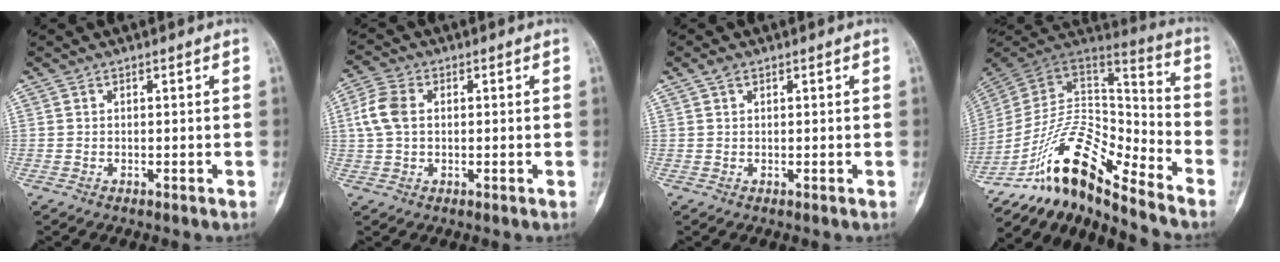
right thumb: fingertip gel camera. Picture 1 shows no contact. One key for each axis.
{"total": 6.3, "fx": 0.7, "fy": 4.3, "fz": 4.5, "tx": -0.105, "ty": 0.014, "tz": 0.012}
{"total": 1.4, "fx": 0.8, "fy": 0.8, "fz": 0.8, "tx": -0.015, "ty": 0.005, "tz": 0.013}
{"total": 18.3, "fx": -13.5, "fy": 5.6, "fz": 11.0, "tx": -0.173, "ty": 0.113, "tz": -0.240}